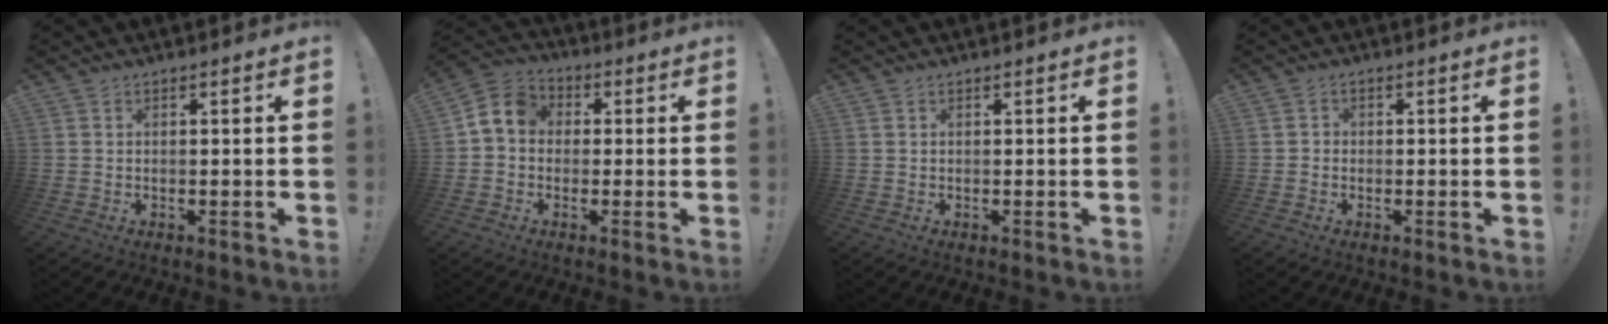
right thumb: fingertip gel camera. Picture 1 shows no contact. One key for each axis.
{"total": 7.5, "fx": 0.4, "fy": 6.2, "fz": 4.2, "tx": -0.070, "ty": 0.018, "tz": 0.011}
{"total": 0.0}
{"total": 1.4, "fx": -0.7, "fy": 1.1, "fz": 0.6, "tx": -0.013, "ty": 0.006, "tz": -0.012}